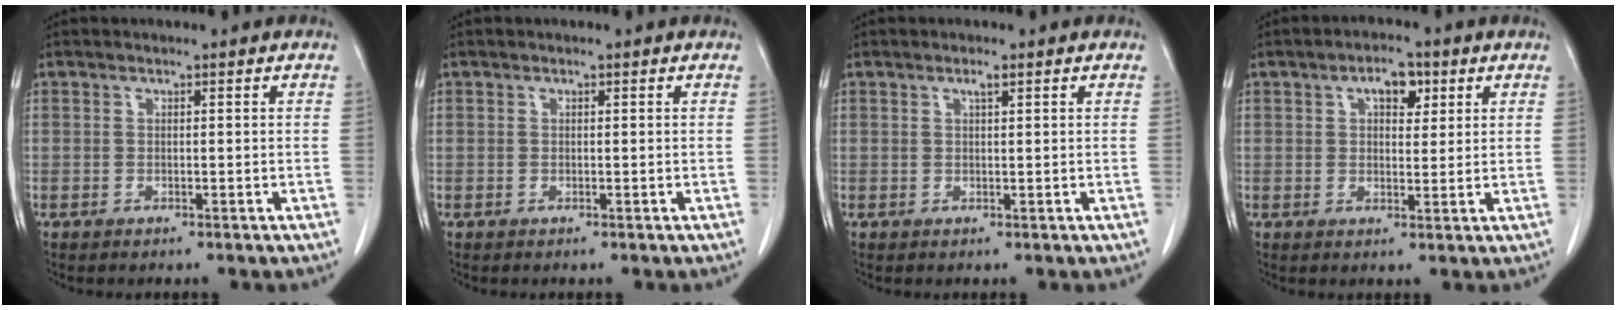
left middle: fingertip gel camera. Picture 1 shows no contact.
{"total": 0.0}
{"total": 1.0, "force": [0.6, 0.0, 0.8], "torque": [-0.016, -0.002, 0.012]}
{"total": 4.6, "force": [2.1, 2.3, 3.4], "torque": [-0.053, 0.011, 0.032]}